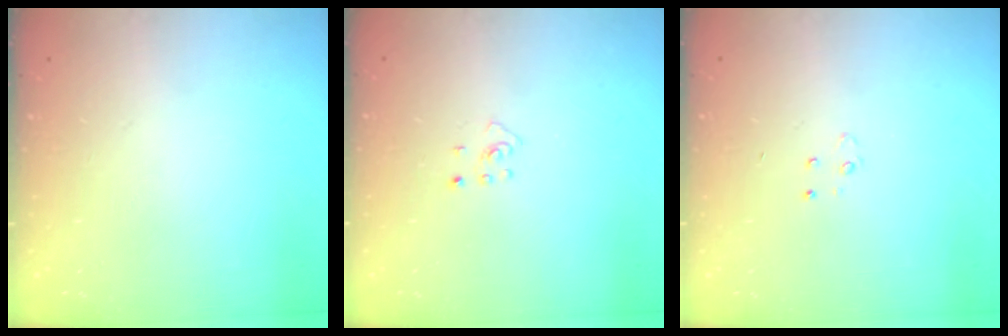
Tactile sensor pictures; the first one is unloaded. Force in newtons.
{"total": 2.7, "press": 2.6, "slide": 0.6}
{"total": 3.5, "press": 3.4, "slide": 0.4}